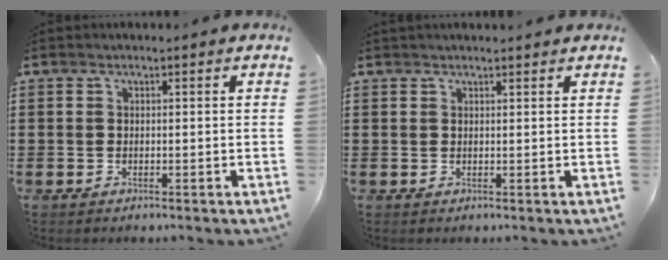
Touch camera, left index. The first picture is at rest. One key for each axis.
{"total": 0.9, "fx": 0.8, "fy": 0.1, "fz": 0.2, "tx": -0.007, "ty": 0.000, "tz": 0.016}